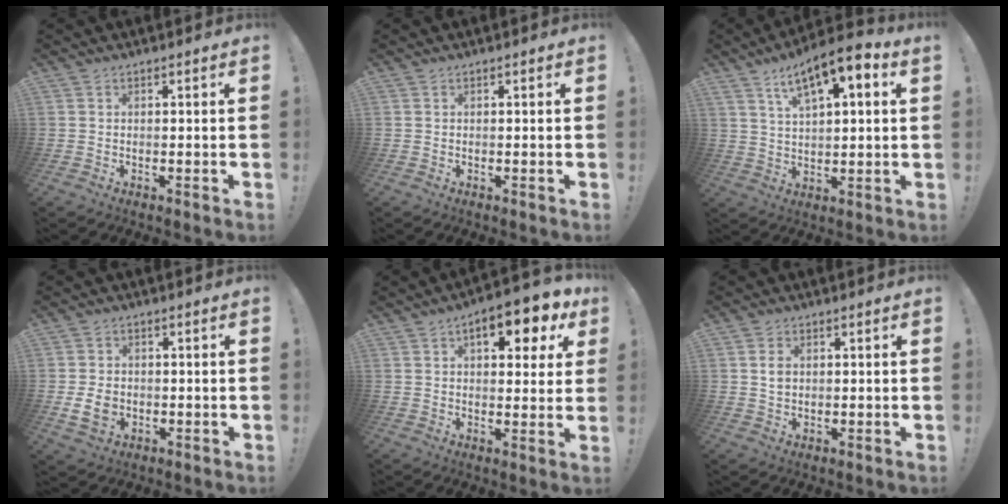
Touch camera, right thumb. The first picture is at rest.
{"total": 0.0}
{"total": 9.6, "force": [5.6, 2.9, 7.3], "torque": [-0.121, -0.025, 0.097]}
{"total": 6.5, "force": [-1.0, 5.0, 4.0], "torque": [-0.072, -0.001, -0.018]}
{"total": 10.5, "force": [4.6, 4.3, 8.4], "torque": [-0.107, -0.015, 0.072]}
{"total": 2.8, "force": [0.5, 2.1, 1.9], "torque": [-0.022, -0.001, 0.006]}